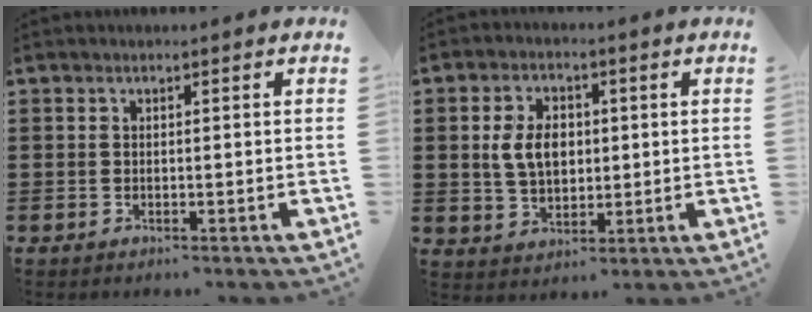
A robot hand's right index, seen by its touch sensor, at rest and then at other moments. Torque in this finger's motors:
{"motor_torque": [1.07, -0.18, 0.49, 0.15]}